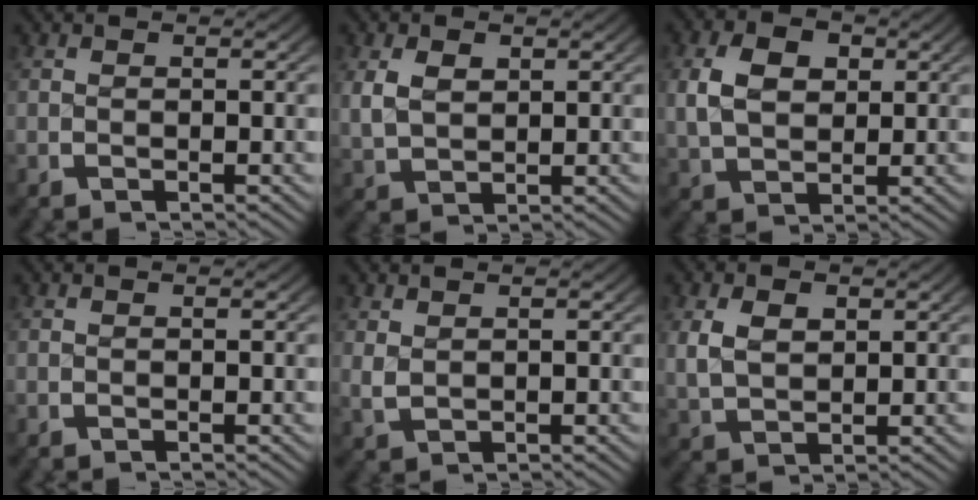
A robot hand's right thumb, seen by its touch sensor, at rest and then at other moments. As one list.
[{"total": 3.2, "force": [1.2, 2.2, 2.0], "torque": [-0.040, -0.008, 0.037]}, {"total": 5.2, "force": [1.2, 3.7, 3.5], "torque": [-0.063, -0.006, 0.033]}, {"total": 0.0}, {"total": 1.4, "force": [0.9, 0.8, 0.7], "torque": [-0.019, -0.003, 0.026]}, {"total": 3.6, "force": [1.2, 2.5, 2.3], "torque": [-0.047, -0.010, 0.037]}]